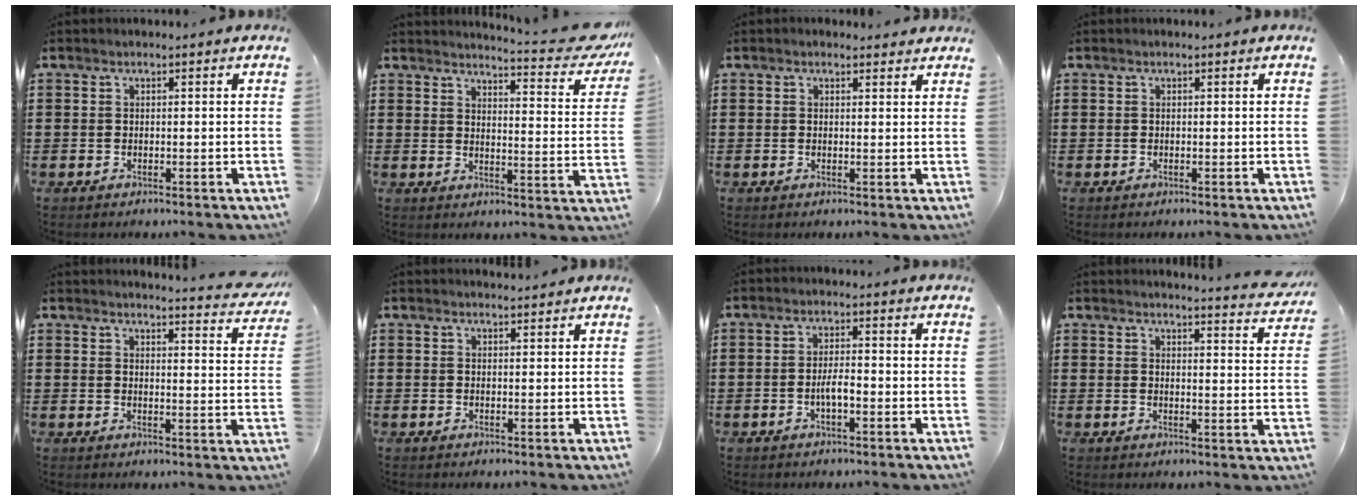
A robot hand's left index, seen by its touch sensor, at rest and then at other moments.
{"total": 5.4, "force": [4.9, 0.0, 2.3], "torque": [-0.042, -0.039, 0.079]}
{"total": 1.2, "force": [1.1, 0.4, 0.2], "torque": [-0.007, 0.002, 0.021]}
{"total": 0.0}
{"total": 3.8, "force": [3.6, -0.3, 1.0], "torque": [-0.017, -0.025, 0.062]}
{"total": 1.2, "force": [1.2, 0.1, 0.2], "torque": [-0.006, 0.000, 0.024]}
{"total": 3.1, "force": [-1.0, 0.9, 2.8], "torque": [-0.058, 0.002, -0.020]}
{"total": 3.5, "force": [3.4, -0.5, 0.7], "torque": [-0.019, -0.022, 0.059]}